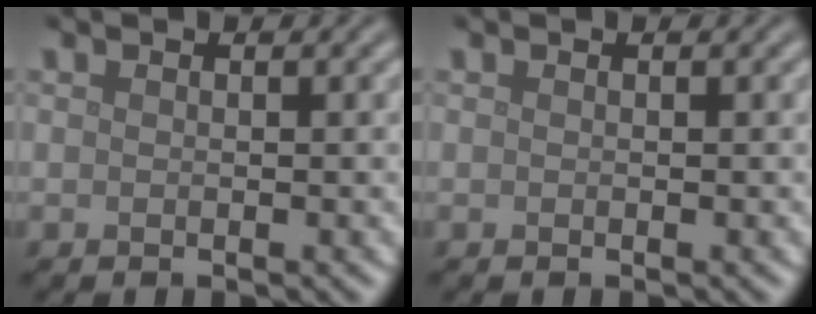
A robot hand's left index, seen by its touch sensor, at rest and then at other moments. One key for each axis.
{"total": 0.0}